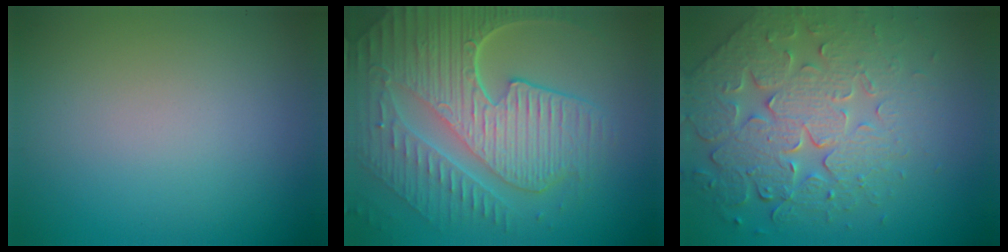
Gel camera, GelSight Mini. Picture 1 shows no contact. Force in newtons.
{"total": 9.9, "press": 6.5, "slide": 7.4}
{"total": 7.7, "press": 5.8, "slide": 5.1}